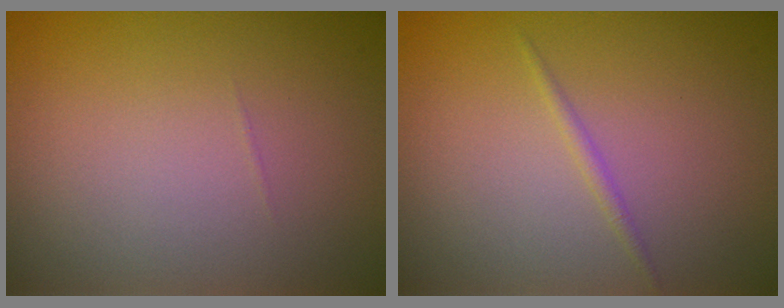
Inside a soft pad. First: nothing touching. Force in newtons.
{"total": 0.8, "press": 0.8, "slide": 0.0}